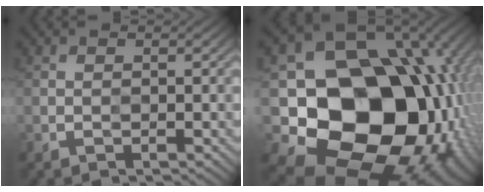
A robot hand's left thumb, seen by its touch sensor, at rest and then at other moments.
{"total": 18.4, "force": [-2.4, 15.3, 9.9], "torque": [-0.184, -0.053, -0.008]}